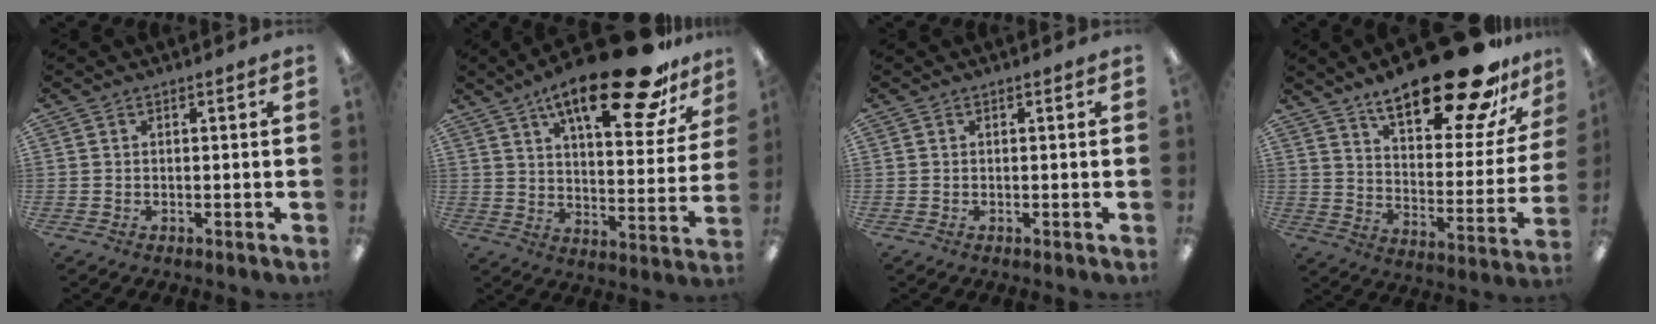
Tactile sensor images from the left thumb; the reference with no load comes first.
{"total": 23.4, "force": [15.5, 7.6, 15.9], "torque": [-0.238, -0.090, 0.250]}
{"total": 0.0}
{"total": 26.1, "force": [19.5, 8.1, 15.2], "torque": [-0.212, -0.131, 0.316]}